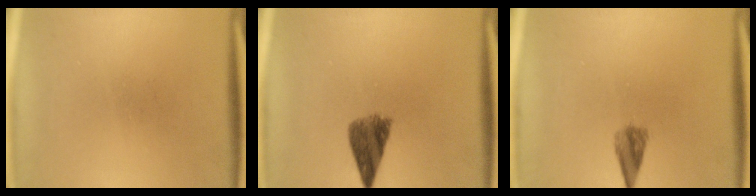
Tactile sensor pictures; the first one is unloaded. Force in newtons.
{"total": 5.3}
{"total": 2.5}